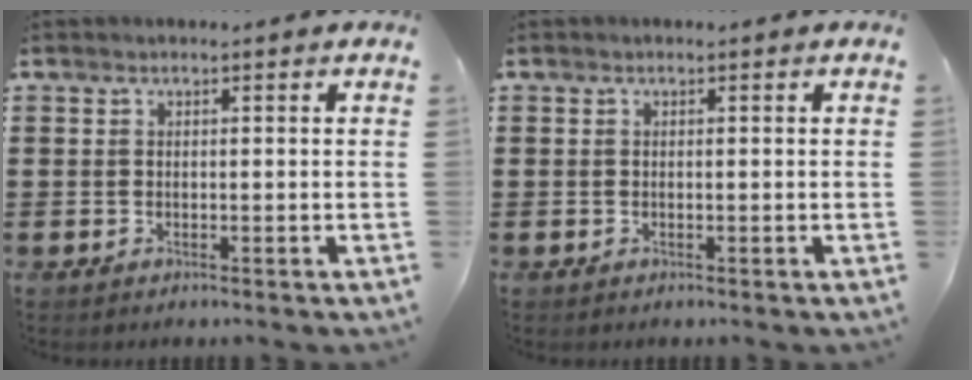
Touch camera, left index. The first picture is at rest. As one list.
[{"total": 0.0}]